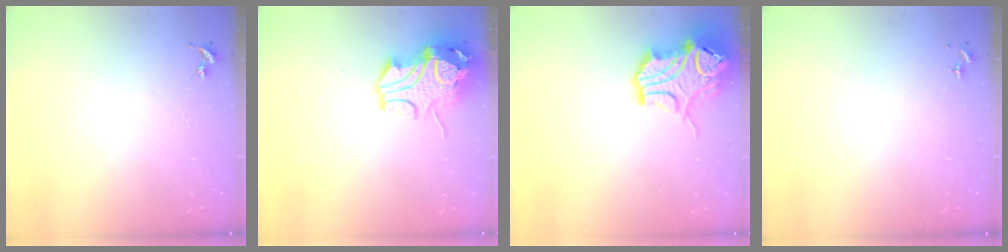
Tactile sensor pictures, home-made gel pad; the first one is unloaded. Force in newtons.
{"total": 13.3, "press": 13.1, "slide": 2.0}
{"total": 15.7, "press": 15.6, "slide": 2.3}
{"total": 0.0}